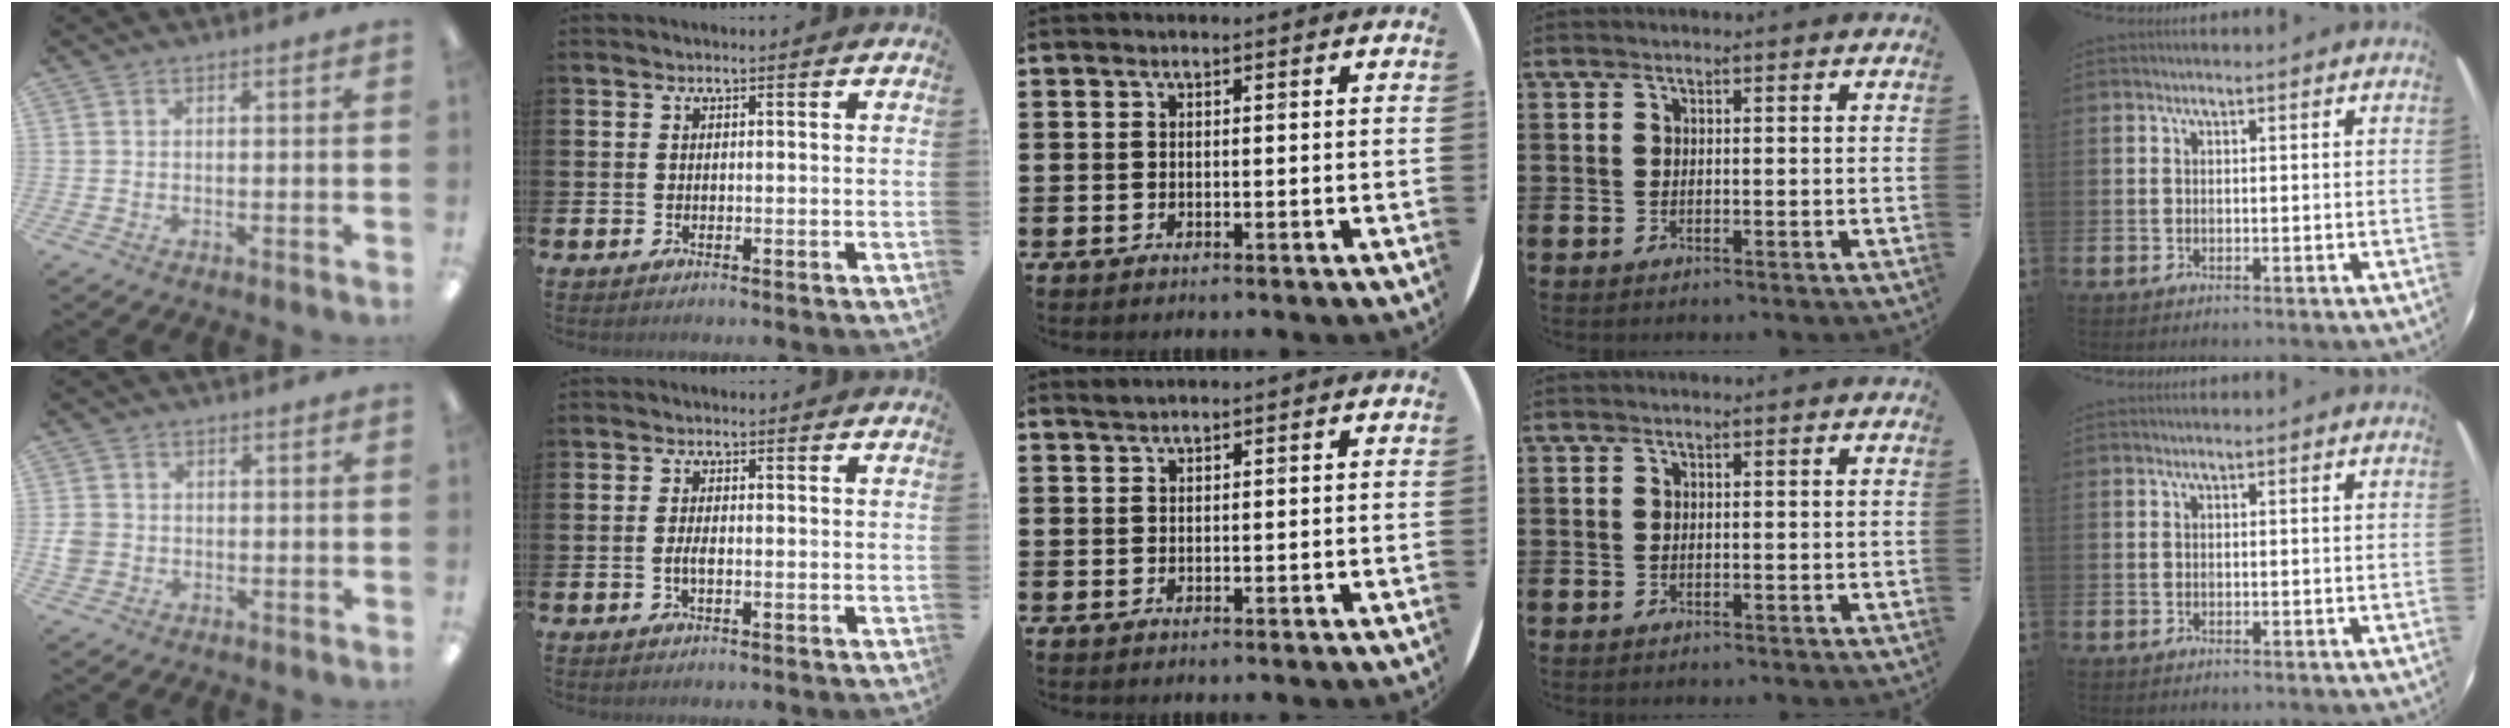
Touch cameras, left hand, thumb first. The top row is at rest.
{"thumb": {"total": 3.1, "force": [-0.5, 3.0, 0.9], "torque": [-0.008, 0.002, -0.010]}, "index": {"total": 1.6, "force": [-0.4, 0.5, 1.4], "torque": [-0.024, -0.001, -0.008]}, "middle": {"total": 0.8, "force": [0.8, -0.1, 0.0], "torque": [-0.001, -0.001, 0.016]}}